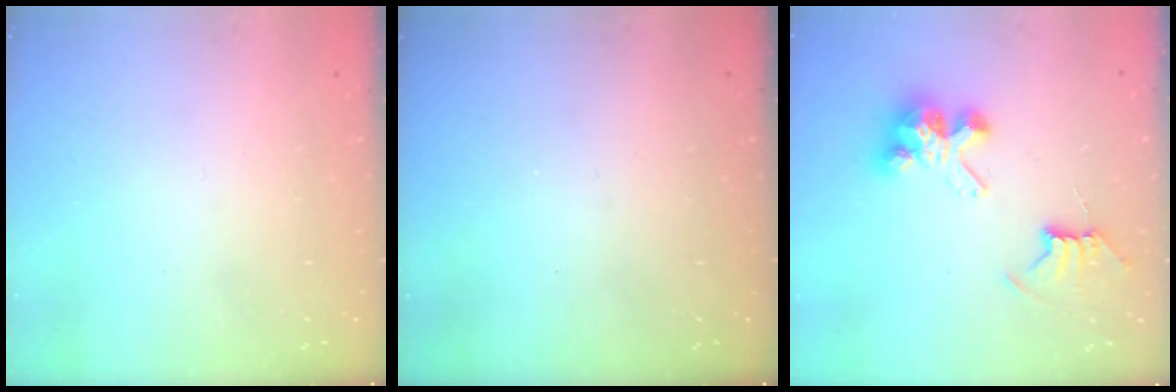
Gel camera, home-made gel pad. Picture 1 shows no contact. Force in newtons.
{"total": 0.0}
{"total": 7.7, "press": 7.7, "slide": 0.3}